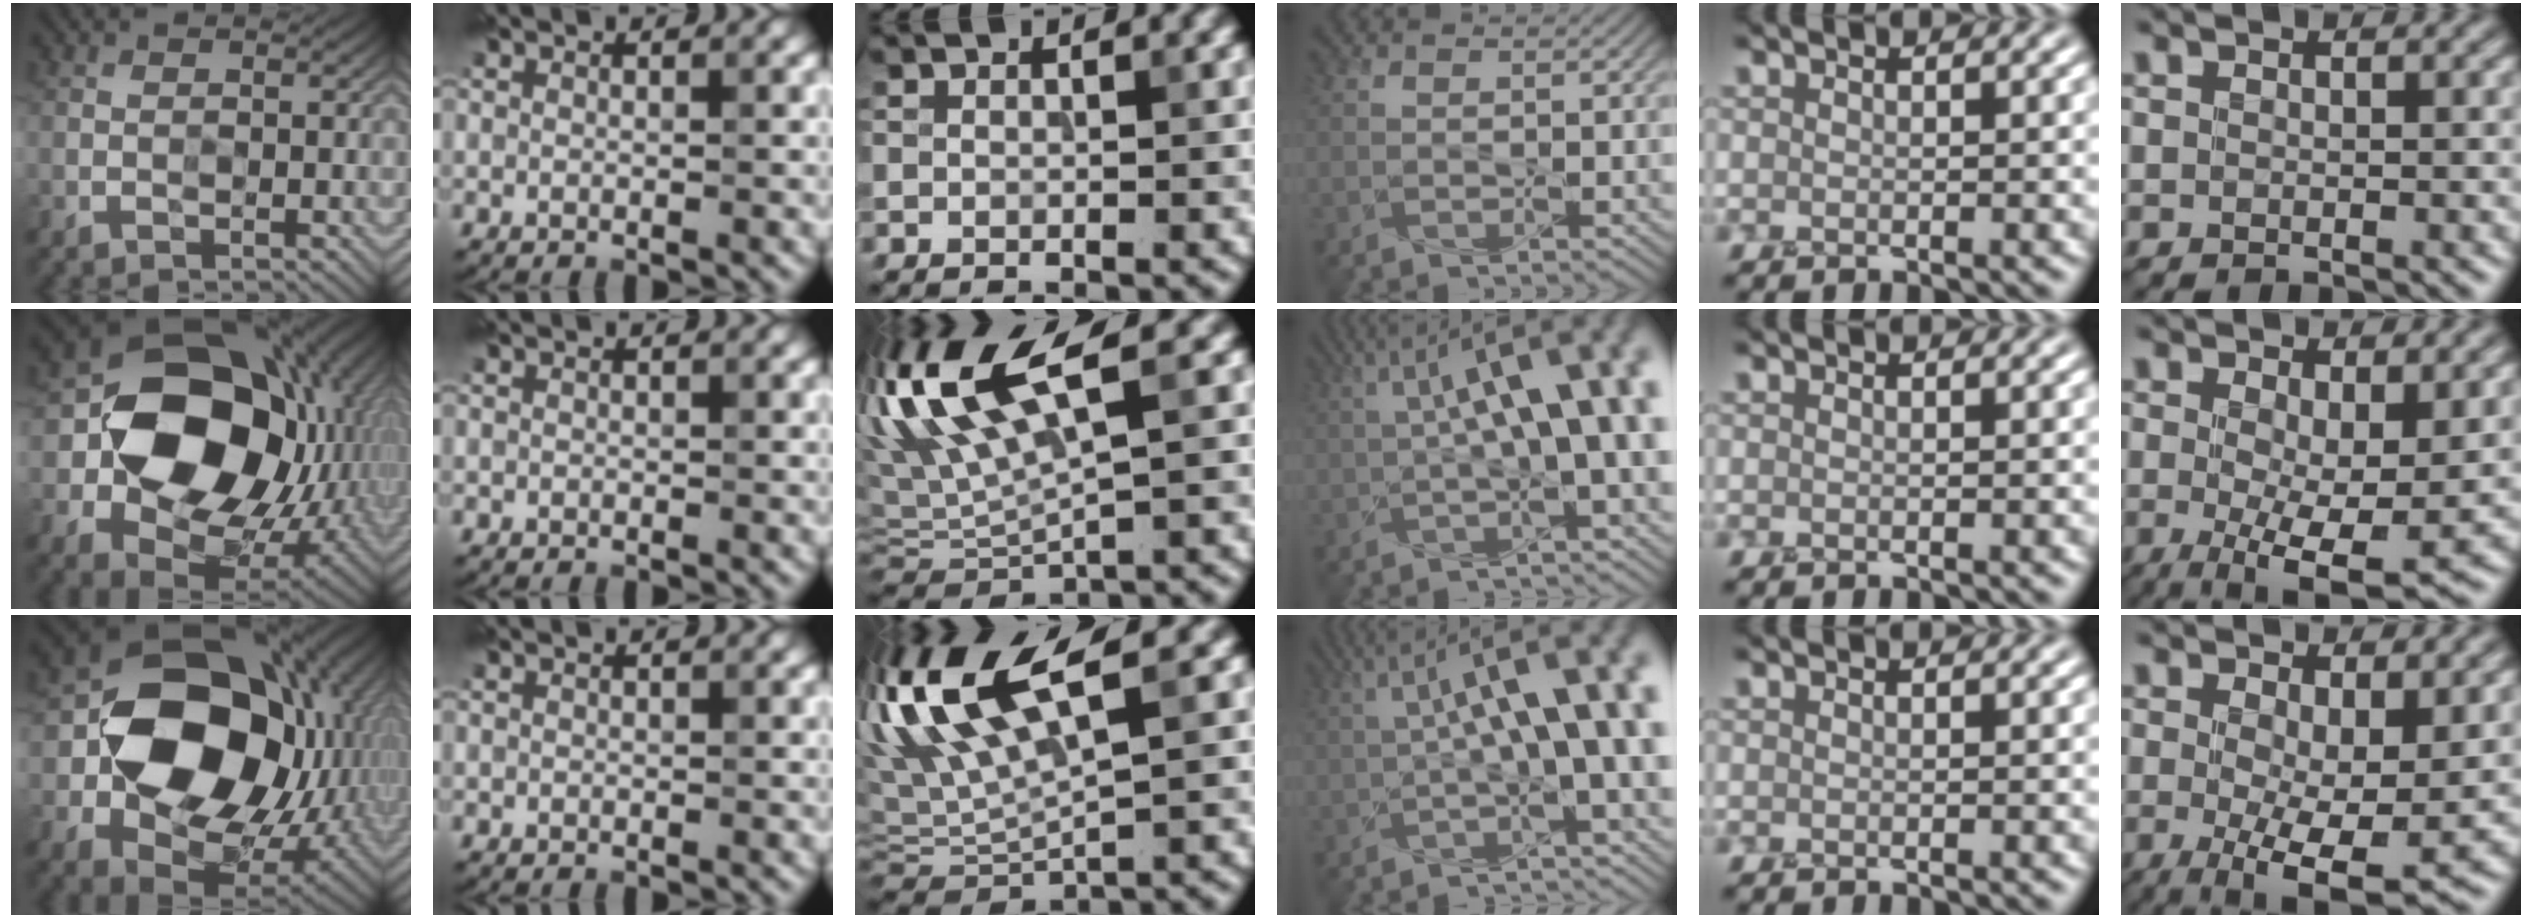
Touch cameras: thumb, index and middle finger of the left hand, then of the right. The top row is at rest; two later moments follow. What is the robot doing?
{"motion": "screw", "object": "dispenser bottle"}